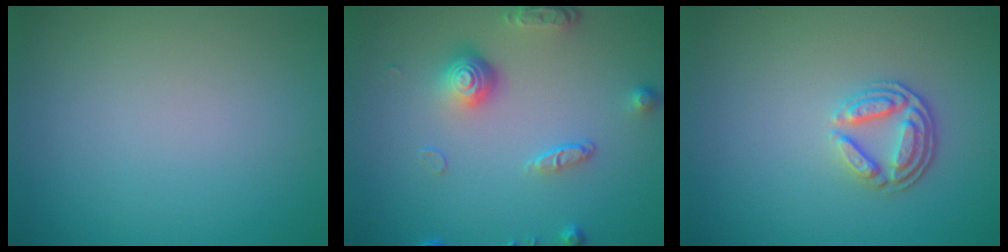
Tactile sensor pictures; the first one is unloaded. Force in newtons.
{"total": 4.2, "press": 3.1, "slide": 2.9}
{"total": 2.9, "press": 2.5, "slide": 1.6}